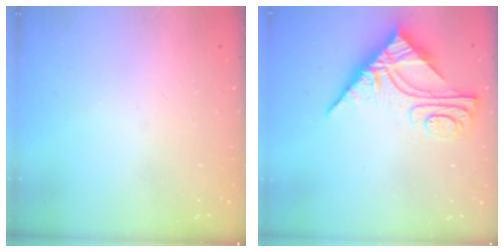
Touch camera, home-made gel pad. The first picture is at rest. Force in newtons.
{"total": 9.8, "press": 9.7, "slide": 0.9}